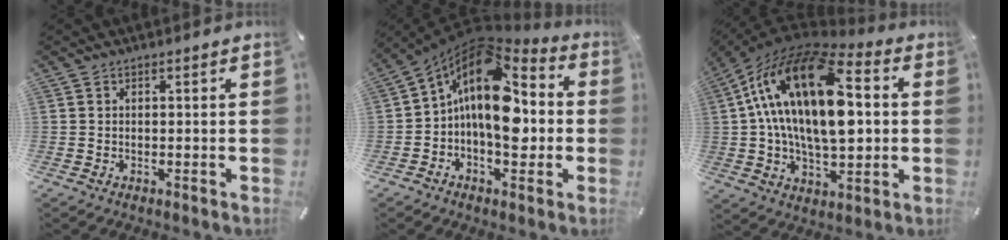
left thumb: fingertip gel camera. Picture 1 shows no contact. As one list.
[{"total": 17.2, "force": [1.3, 10.6, 13.5], "torque": [-0.239, -0.024, 0.015]}, {"total": 27.4, "force": [3.8, 15.5, 22.3], "torque": [-0.420, -0.004, 0.062]}]